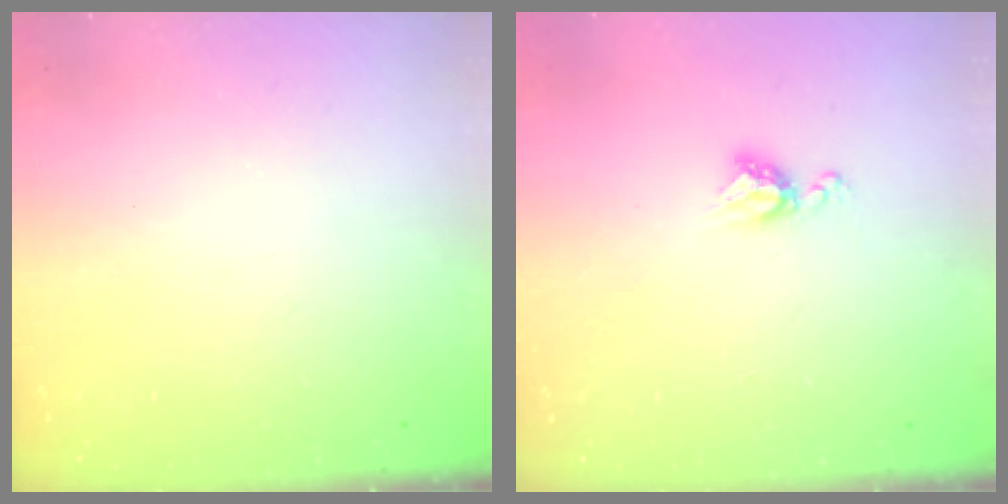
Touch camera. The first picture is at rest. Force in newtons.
{"total": 5.1, "press": 5.1, "slide": 0.5}